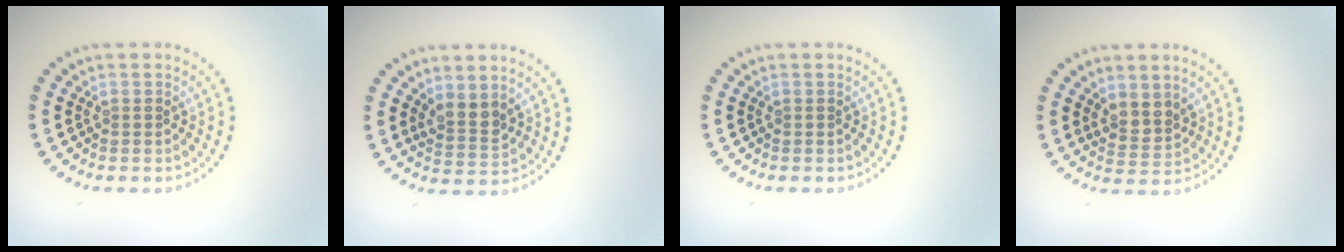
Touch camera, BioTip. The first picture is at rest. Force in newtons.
{"total": 2.4, "press": 2.1, "slide": 1.2}
{"total": 0.0}
{"total": 2.3, "press": 1.9, "slide": 1.3}